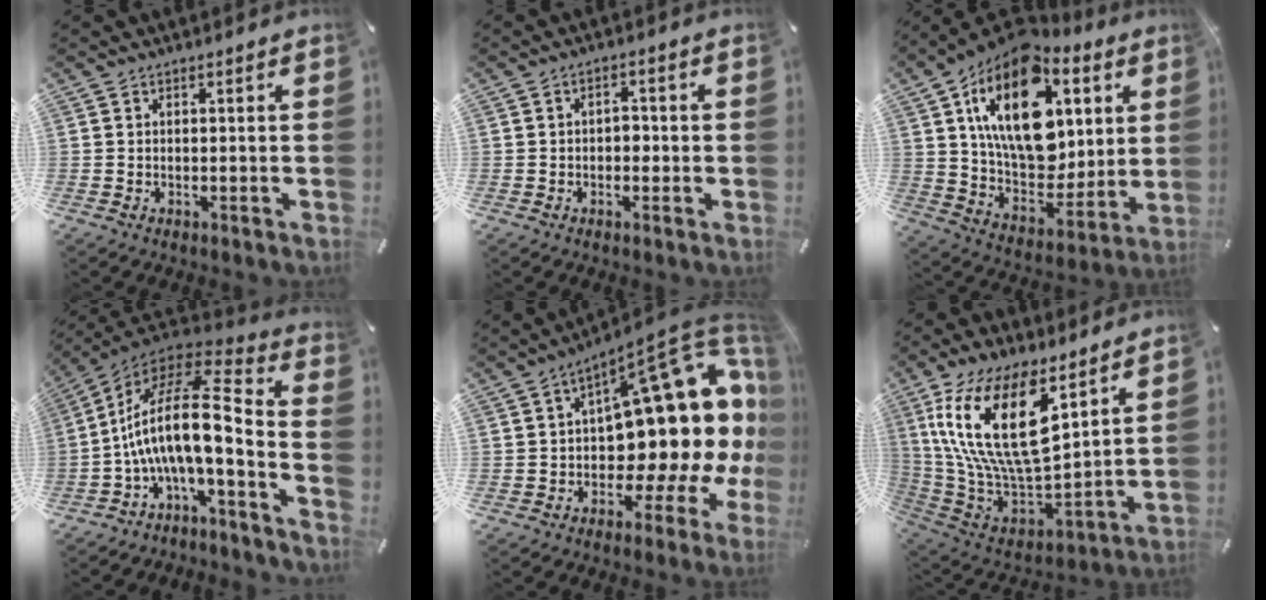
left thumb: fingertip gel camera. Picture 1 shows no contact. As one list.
[{"total": 2.5, "force": [-0.5, 1.8, 1.6], "torque": [-0.024, 0.003, -0.013]}, {"total": 22.8, "force": [7.7, 14.4, 15.9], "torque": [-0.274, -0.041, 0.130]}, {"total": 16.6, "force": [-1.5, 5.5, 15.6], "torque": [-0.307, -0.025, -0.032]}, {"total": 25.5, "force": [5.3, 13.8, 20.8], "torque": [-0.254, -0.068, 0.102]}, {"total": 24.2, "force": [10.5, 11.2, 18.6], "torque": [-0.399, -0.062, 0.182]}]